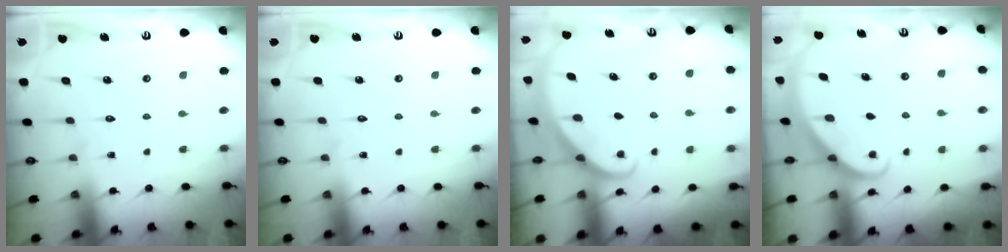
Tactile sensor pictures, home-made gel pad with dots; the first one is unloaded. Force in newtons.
{"total": 0.0}
{"total": 1.6, "press": 1.6, "slide": 0.1}
{"total": 2.1, "press": 2.1, "slide": 0.1}